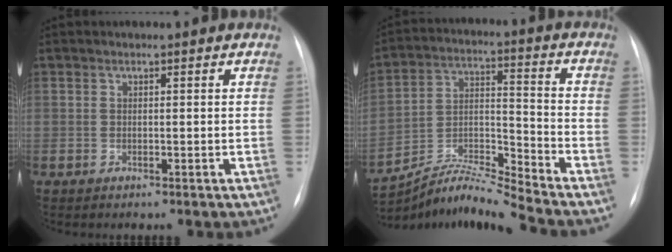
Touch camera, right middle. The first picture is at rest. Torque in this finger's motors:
{"motor_torque": [-0.53, -0.92, -0.13, 0.00]}